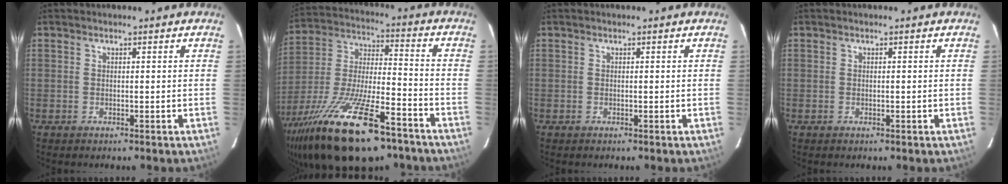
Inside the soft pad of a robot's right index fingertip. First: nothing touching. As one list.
[{"total": 23.1, "force": [-15.1, 5.5, 16.7], "torque": [-0.323, -0.031, -0.264]}, {"total": 0.0}, {"total": 0.0}]